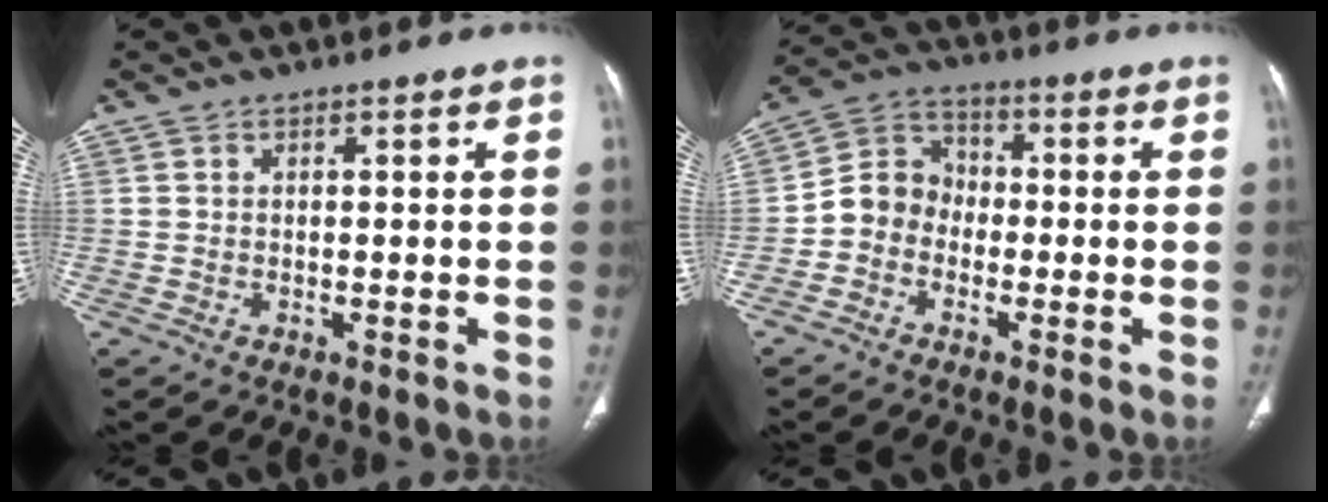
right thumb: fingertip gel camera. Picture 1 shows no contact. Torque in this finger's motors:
{"motor_torque": [0.18, 0.91, 0.90, -0.45, 0.04]}